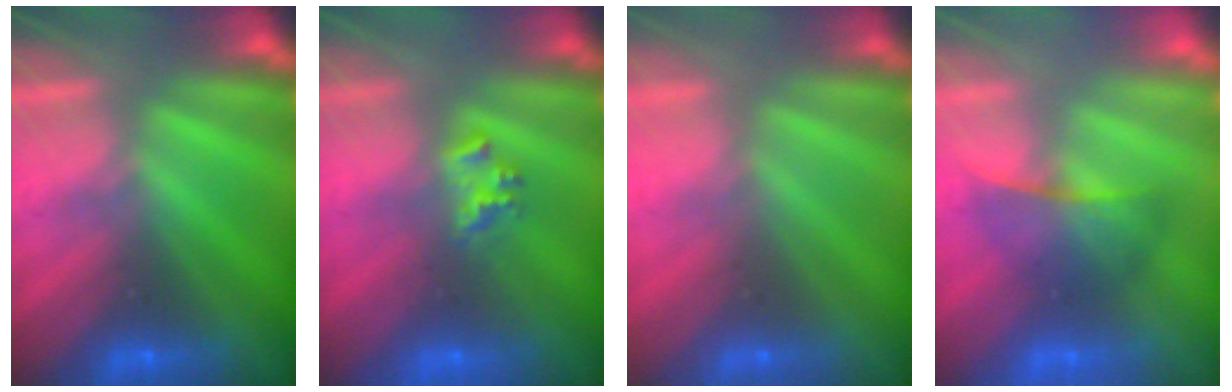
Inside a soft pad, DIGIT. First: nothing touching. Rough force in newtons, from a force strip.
{"total": 2.1}
{"total": 2.9}
{"total": 2.3}